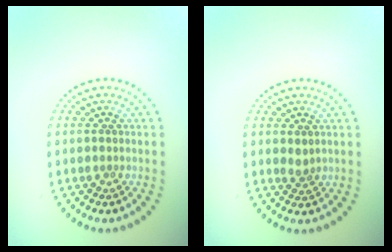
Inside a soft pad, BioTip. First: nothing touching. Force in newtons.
{"total": 1.0, "press": 0.8, "slide": 0.6}